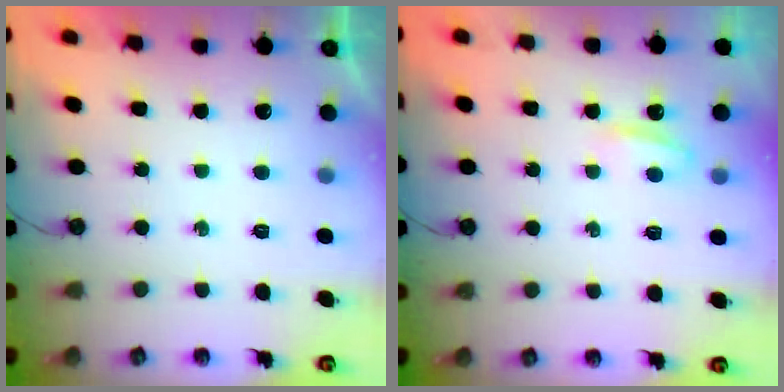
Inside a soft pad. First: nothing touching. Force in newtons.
{"total": 3.8, "press": 3.8, "slide": 0.6}